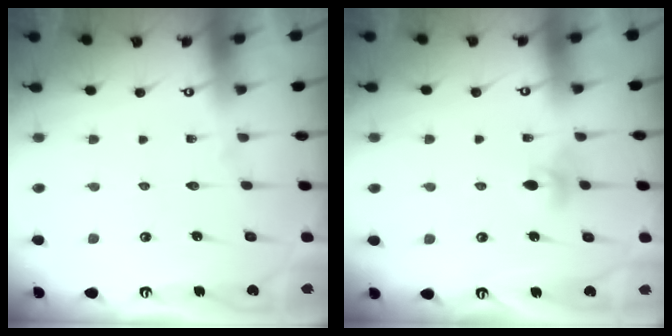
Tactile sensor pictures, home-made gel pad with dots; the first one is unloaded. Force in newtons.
{"total": 4.6, "press": 4.4, "slide": 1.1}